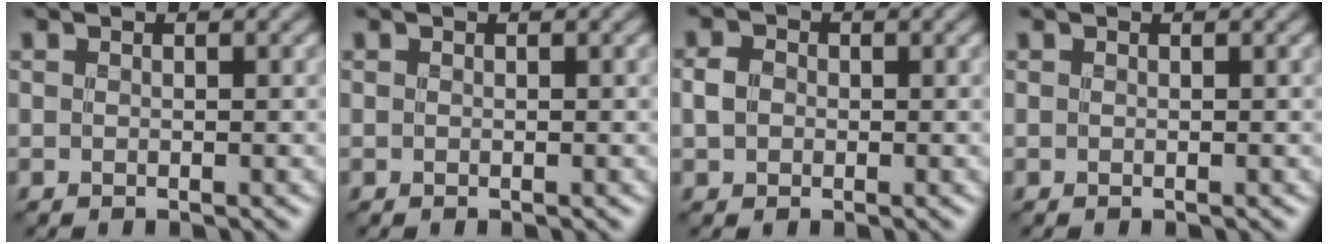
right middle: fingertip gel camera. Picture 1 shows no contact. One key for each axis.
{"total": 0.0}
{"total": 1.8, "fx": 0.0, "fy": 1.6, "fz": 0.9, "tx": -0.019, "ty": 0.000, "tz": -0.006}
{"total": 0.0}